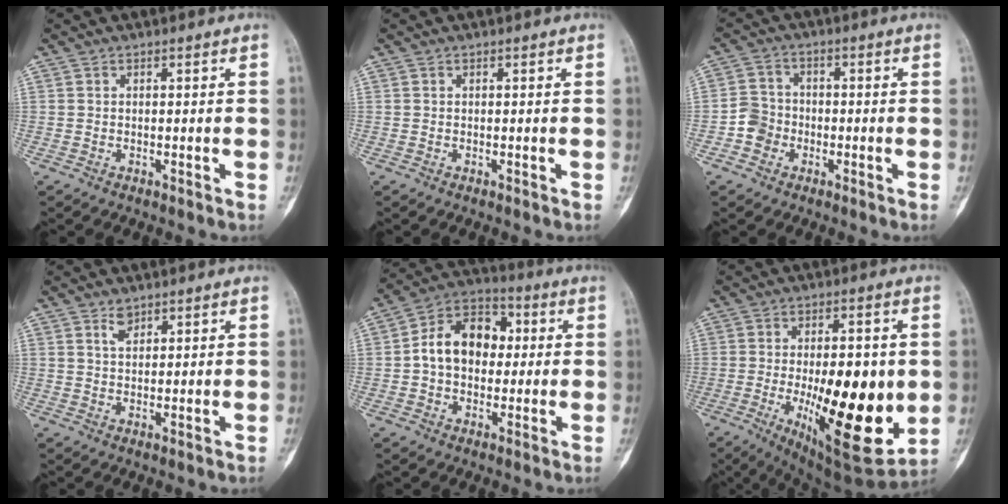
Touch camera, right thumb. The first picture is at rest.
{"total": 0.0}
{"total": 3.1, "force": [-1.2, 2.8, 0.8], "torque": [0.000, 0.013, -0.029]}
{"total": 2.6, "force": [1.8, 1.3, 1.3], "torque": [-0.011, -0.013, 0.035]}
{"total": 13.1, "force": [0.8, 9.6, 8.9], "torque": [-0.112, 0.030, 0.005]}
{"total": 22.7, "force": [-3.0, 8.7, 20.8], "torque": [-0.286, -0.027, -0.021]}